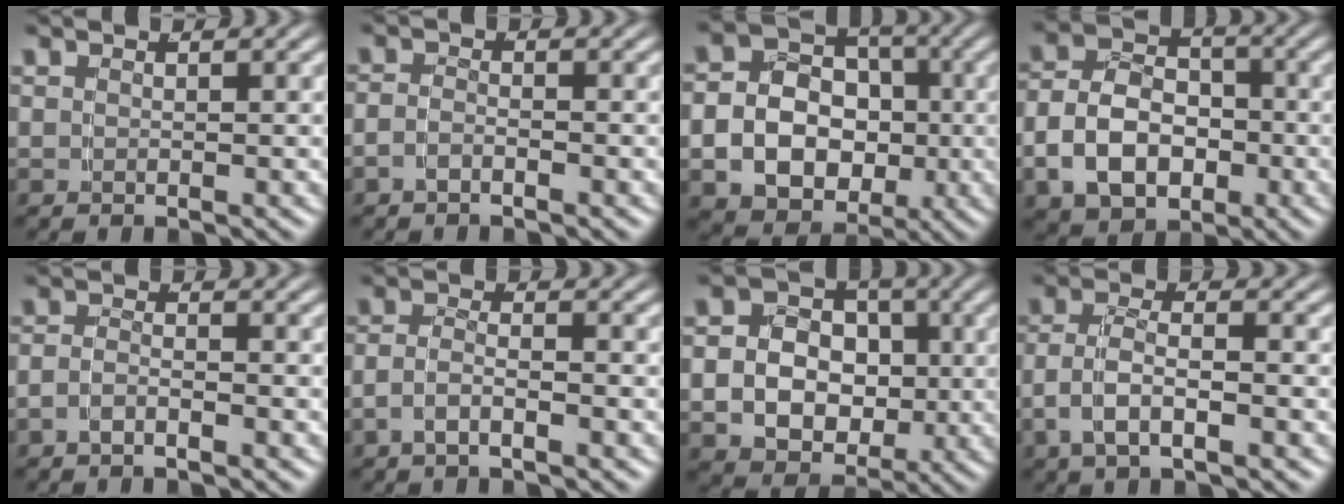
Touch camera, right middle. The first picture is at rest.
{"total": 1.4, "force": [-1.3, 0.3, 0.6], "torque": [-0.011, -0.003, -0.025]}
{"total": 12.8, "force": [-2.2, 11.2, 5.6], "torque": [-0.127, -0.047, -0.039]}
{"total": 9.3, "force": [-2.1, 7.5, 5.1], "torque": [-0.095, -0.017, -0.037]}
{"total": 1.8, "force": [-1.6, 0.4, 0.9], "torque": [-0.018, -0.005, -0.029]}
{"total": 2.6, "force": [-1.6, 1.0, 1.8], "torque": [-0.038, -0.010, -0.028]}
{"total": 10.1, "force": [-1.2, 8.9, 4.7], "torque": [-0.104, -0.041, -0.019]}
{"total": 3.8, "force": [-1.2, 2.0, 3.0], "torque": [-0.061, -0.008, -0.021]}